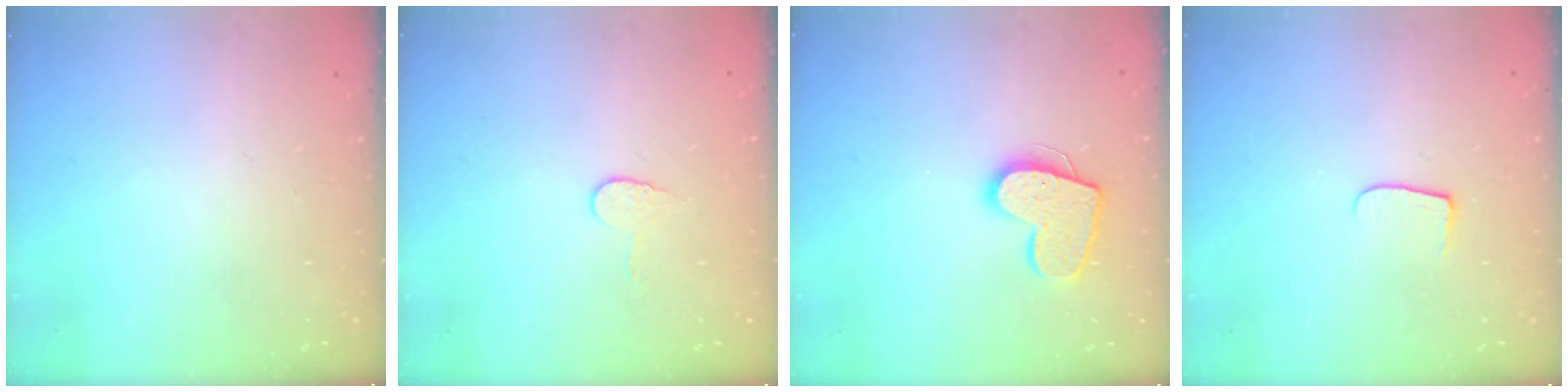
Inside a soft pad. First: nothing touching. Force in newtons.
{"total": 5.3, "press": 5.3, "slide": 0.5}
{"total": 13.5, "press": 13.5, "slide": 0.9}
{"total": 6.0, "press": 6.0, "slide": 0.6}